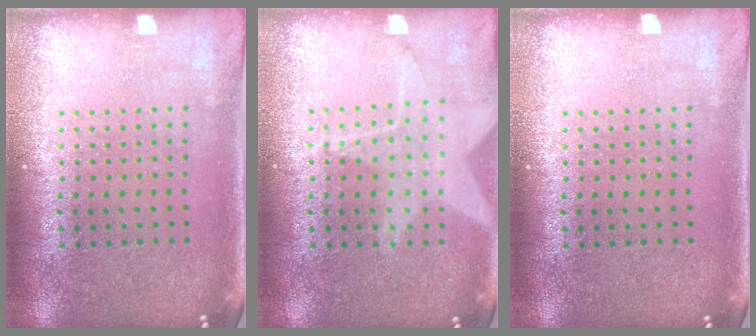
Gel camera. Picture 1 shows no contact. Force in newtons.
{"total": 1.3, "press": 1.2, "slide": 0.4}
{"total": 0.0}